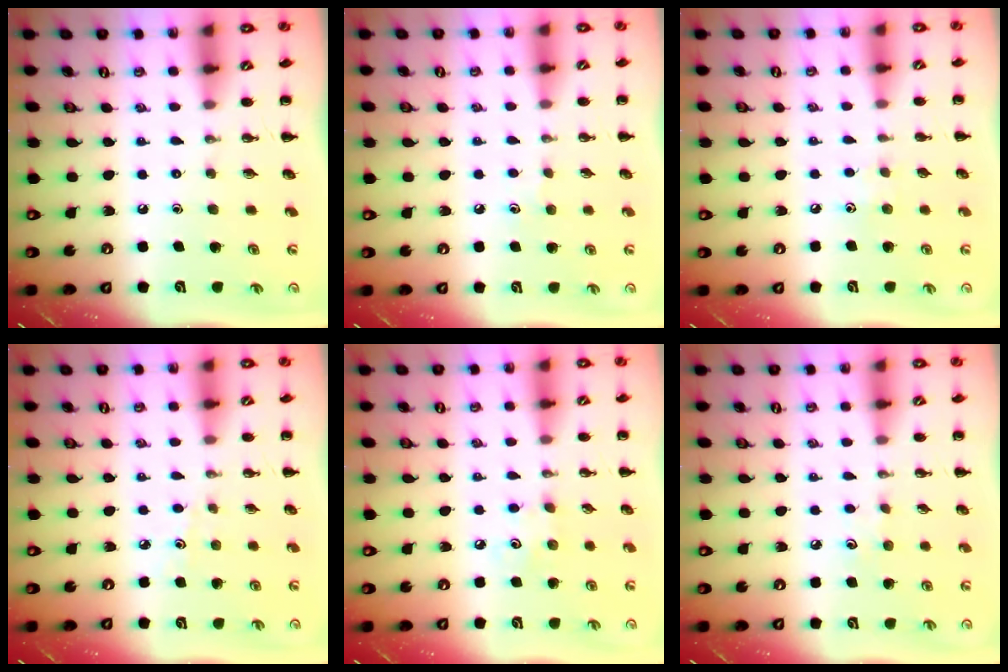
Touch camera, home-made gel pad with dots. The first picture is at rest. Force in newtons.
{"total": 3.9, "press": 3.7, "slide": 1.4}
{"total": 5.0, "press": 4.8, "slide": 1.3}
{"total": 2.8, "press": 2.6, "slide": 0.9}
{"total": 3.7, "press": 3.6, "slide": 1.0}
{"total": 5.6, "press": 5.4, "slide": 1.5}